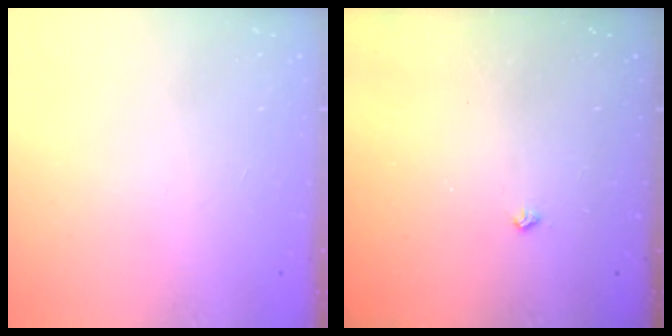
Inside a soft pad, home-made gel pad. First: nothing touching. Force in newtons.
{"total": 2.5, "press": 2.4, "slide": 0.5}